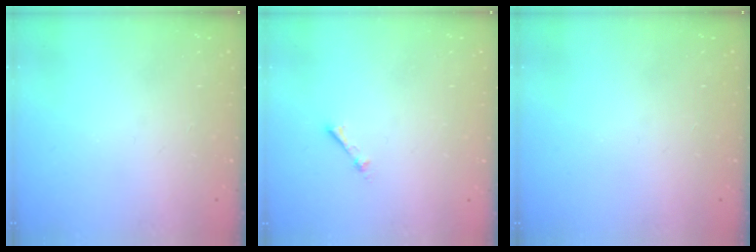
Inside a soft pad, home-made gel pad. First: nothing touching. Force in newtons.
{"total": 1.7, "press": 1.7, "slide": 0.2}
{"total": 0.0}